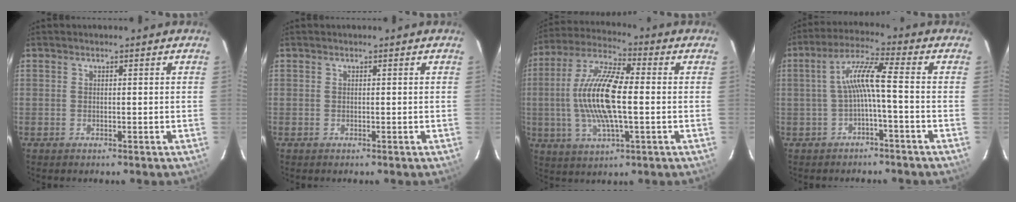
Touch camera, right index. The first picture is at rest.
{"total": 0.0}
{"total": 15.2, "force": [-0.6, 4.3, 14.6], "torque": [-0.297, 0.007, -0.017]}
{"total": 6.5, "force": [-1.5, -0.1, 6.4], "torque": [-0.141, 0.015, -0.023]}